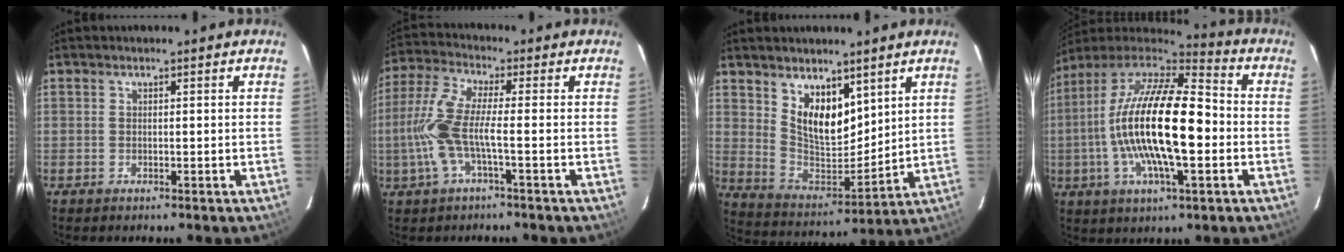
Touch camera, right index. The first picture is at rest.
{"total": 9.6, "force": [-2.4, 1.4, 9.2], "torque": [-0.211, 0.000, -0.046]}
{"total": 11.5, "force": [6.4, 6.2, 7.4], "torque": [-0.126, -0.007, 0.132]}
{"total": 22.4, "force": [-2.1, 6.7, 21.3], "torque": [-0.390, -0.005, -0.053]}